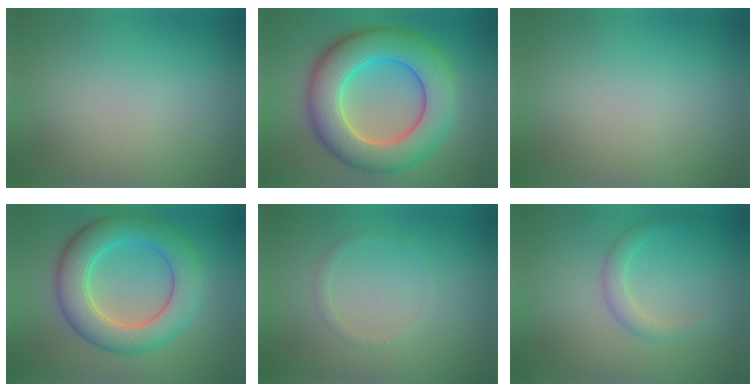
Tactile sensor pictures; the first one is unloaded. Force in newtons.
{"total": 10.8, "press": 10.8, "slide": 0.6}
{"total": 0.0}
{"total": 7.6, "press": 7.6, "slide": 0.1}
{"total": 0.8, "press": 0.8, "slide": 0.0}
{"total": 1.8, "press": 1.8, "slide": 0.2}